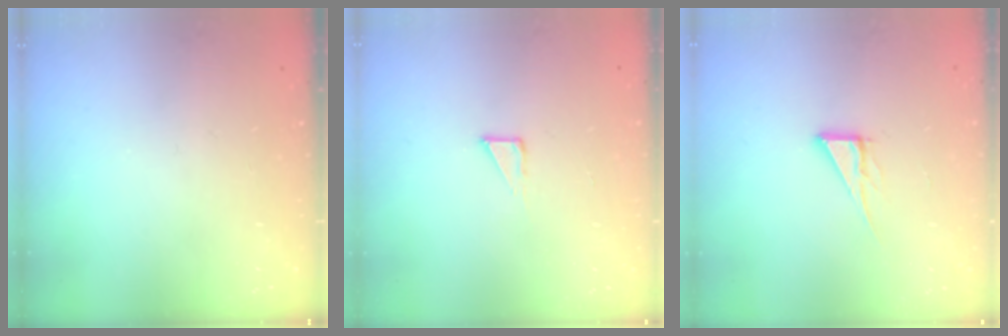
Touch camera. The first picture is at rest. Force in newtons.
{"total": 2.3, "press": 2.3, "slide": 0.1}
{"total": 6.1, "press": 6.1, "slide": 0.3}